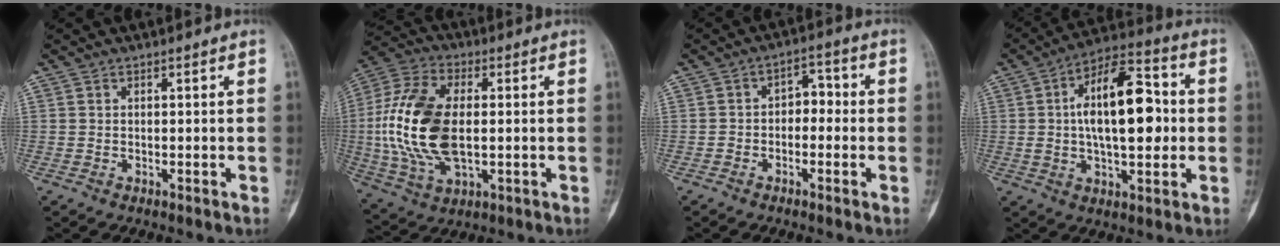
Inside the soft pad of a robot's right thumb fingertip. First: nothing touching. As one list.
[{"total": 18.8, "force": [0.0, 10.4, 15.6], "torque": [-0.334, 0.003, 0.003]}, {"total": 4.6, "force": [-0.7, 3.3, 3.2], "torque": [-0.021, 0.025, -0.023]}, {"total": 17.6, "force": [1.4, 8.2, 15.5], "torque": [-0.233, 0.020, 0.017]}]